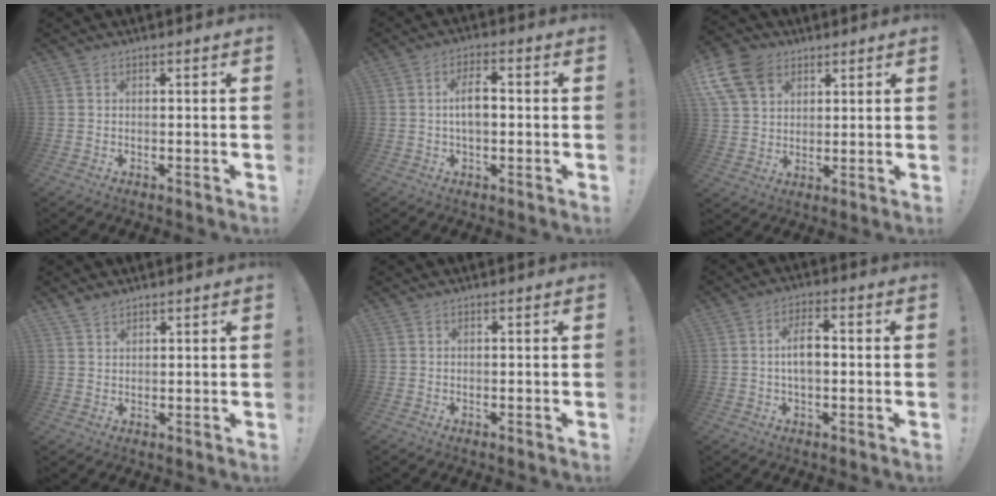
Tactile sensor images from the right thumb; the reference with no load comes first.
{"total": 6.8, "force": [-0.2, 3.2, 5.9], "torque": [-0.104, 0.009, -0.007]}
{"total": 12.6, "force": [6.2, 8.9, 6.4], "torque": [-0.129, -0.033, 0.121]}
{"total": 3.1, "force": [2.6, 1.6, 0.5], "torque": [-0.001, -0.018, 0.047]}
{"total": 0.0}
{"total": 7.0, "force": [-0.2, 3.4, 6.1], "torque": [-0.100, 0.007, -0.007]}